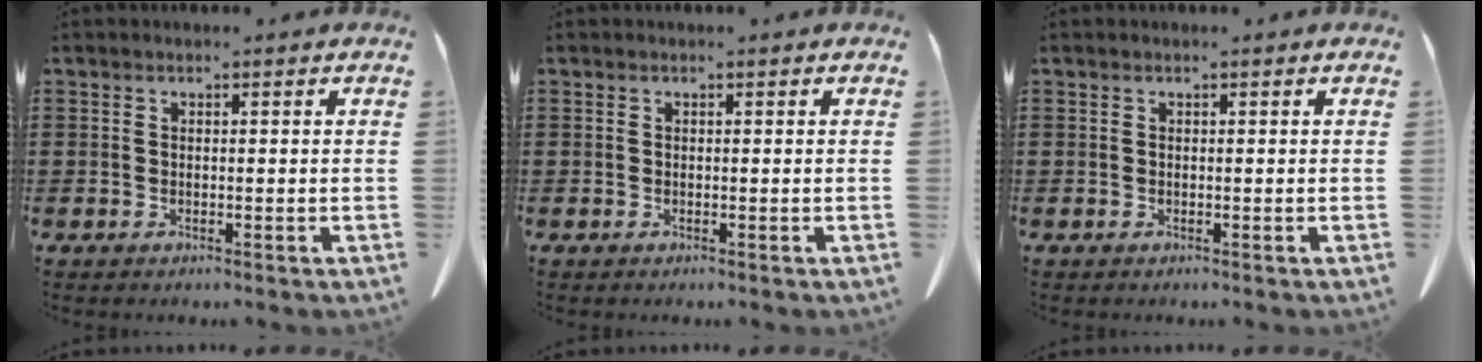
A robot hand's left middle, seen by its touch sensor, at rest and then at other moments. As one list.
[{"total": 0.0}, {"total": 0.0}]